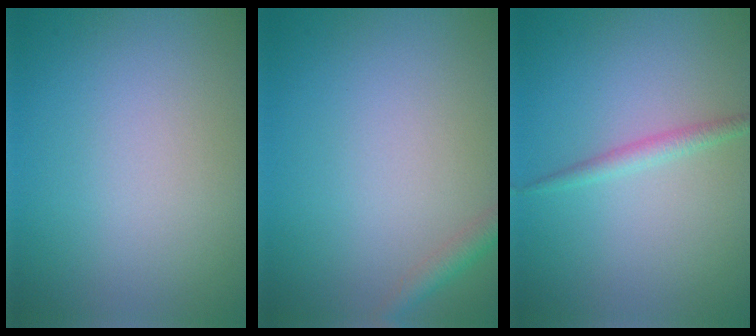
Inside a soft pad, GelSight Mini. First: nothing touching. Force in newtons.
{"total": 1.6, "press": 1.6, "slide": 0.1}
{"total": 1.4, "press": 1.4, "slide": 0.1}